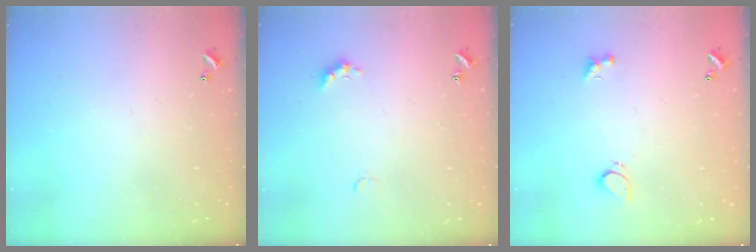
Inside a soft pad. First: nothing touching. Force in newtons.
{"total": 2.8, "press": 2.7, "slide": 0.6}
{"total": 2.2, "press": 2.1, "slide": 0.6}